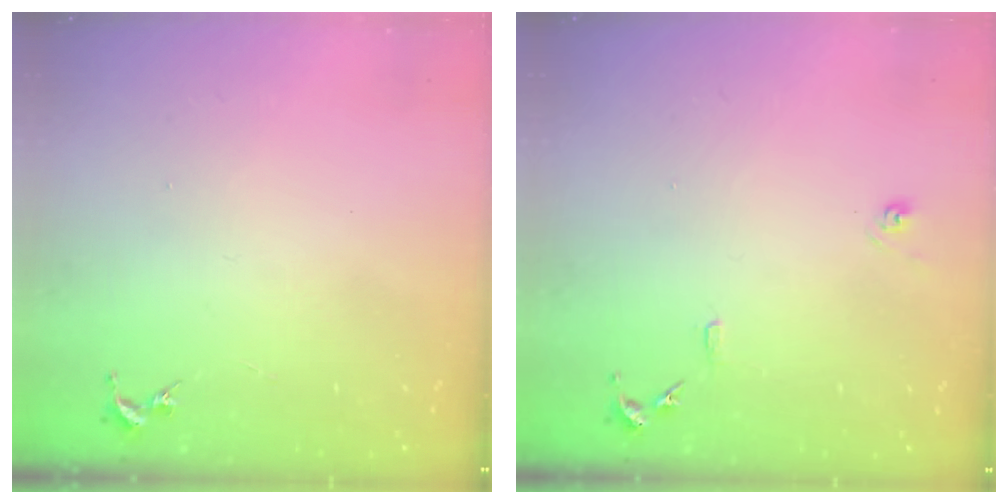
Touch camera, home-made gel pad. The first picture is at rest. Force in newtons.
{"total": 7.9, "press": 7.8, "slide": 0.8}